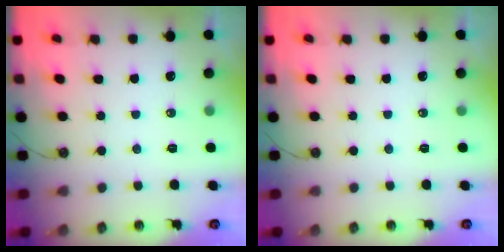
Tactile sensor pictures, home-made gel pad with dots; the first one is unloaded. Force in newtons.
{"total": 0.0}